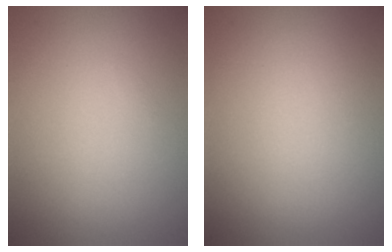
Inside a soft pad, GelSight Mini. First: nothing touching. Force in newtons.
{"total": 0.0}